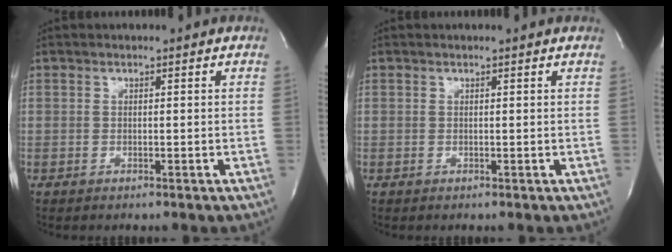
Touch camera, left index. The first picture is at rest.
{"total": 0.7, "force": [0.6, -0.1, 0.2], "torque": [-0.010, 0.000, 0.007]}